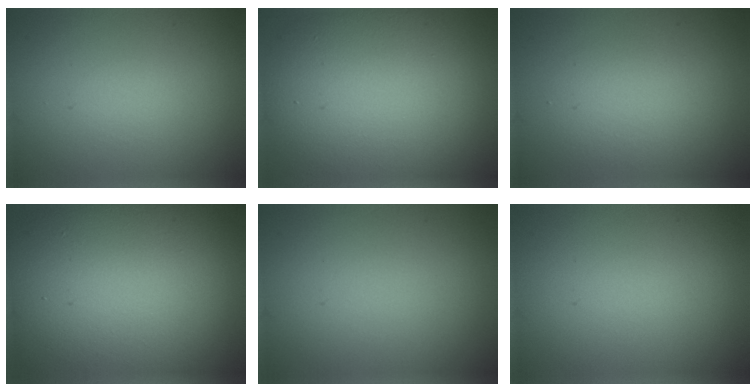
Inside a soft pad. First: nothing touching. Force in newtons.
{"total": 12.8, "press": 12.7, "slide": 0.8}
{"total": 2.7, "press": 2.6, "slide": 0.3}
{"total": 17.2, "press": 17.2, "slide": 1.0}
{"total": 0.0}
{"total": 0.0}